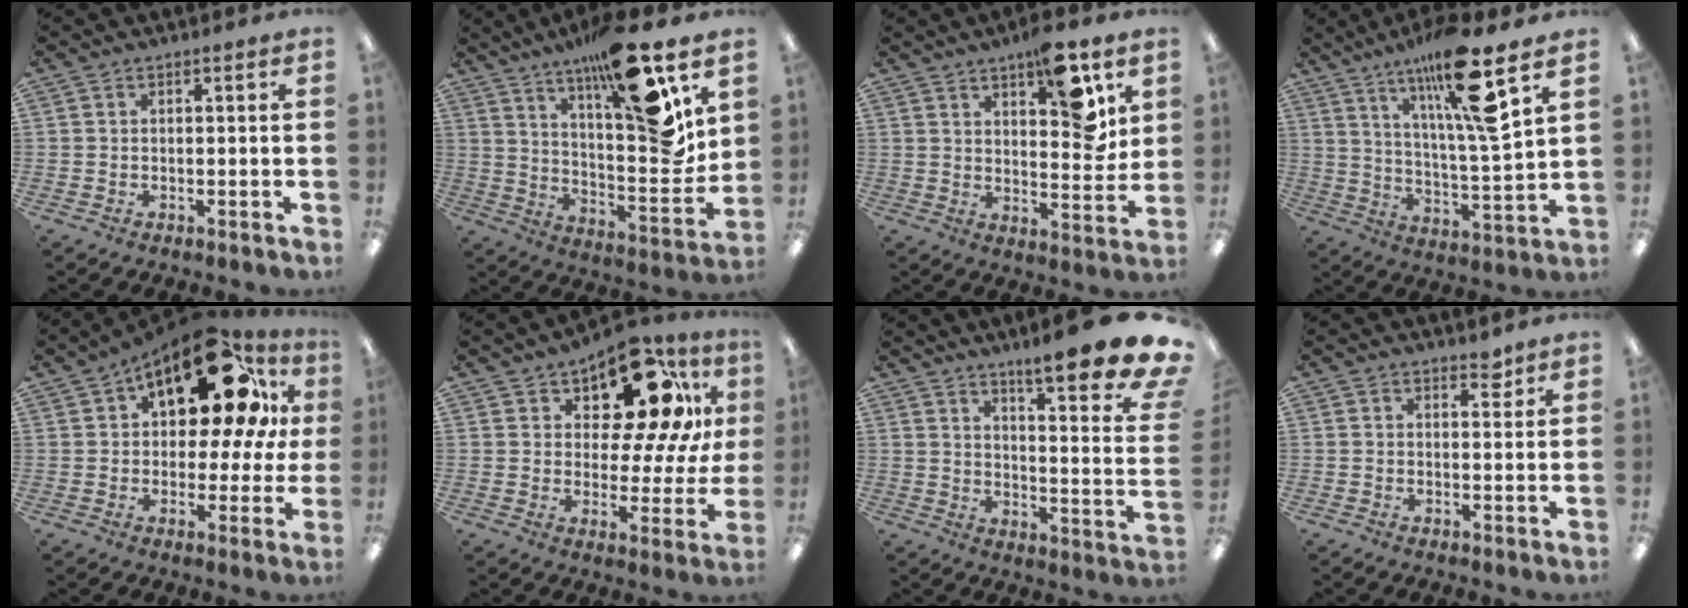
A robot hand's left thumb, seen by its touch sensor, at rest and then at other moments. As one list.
[{"total": 20.7, "force": [14.2, 3.6, 14.6], "torque": [-0.218, -0.105, 0.221]}, {"total": 12.8, "force": [7.4, 4.6, 9.4], "torque": [-0.105, -0.046, 0.115]}, {"total": 18.9, "force": [12.1, 2.7, 14.3], "torque": [-0.252, -0.051, 0.184]}, {"total": 20.7, "force": [11.0, 8.7, 15.2], "torque": [-0.225, -0.070, 0.177]}, {"total": 16.9, "force": [10.3, 7.1, 11.4], "torque": [-0.180, -0.062, 0.170]}, {"total": 14.3, "force": [10.8, 1.9, 9.2], "torque": [-0.133, -0.096, 0.171]}, {"total": 2.8, "force": [2.4, 1.1, 0.9], "torque": [0.003, -0.014, 0.038]}]